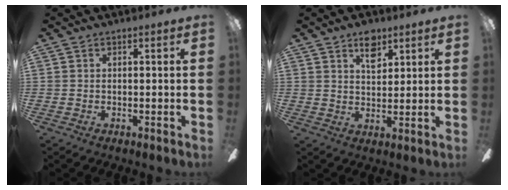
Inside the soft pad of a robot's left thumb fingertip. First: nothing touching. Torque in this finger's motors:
{"motor_torque": [0.15, -0.09, 0.46, -0.47, 0.00]}